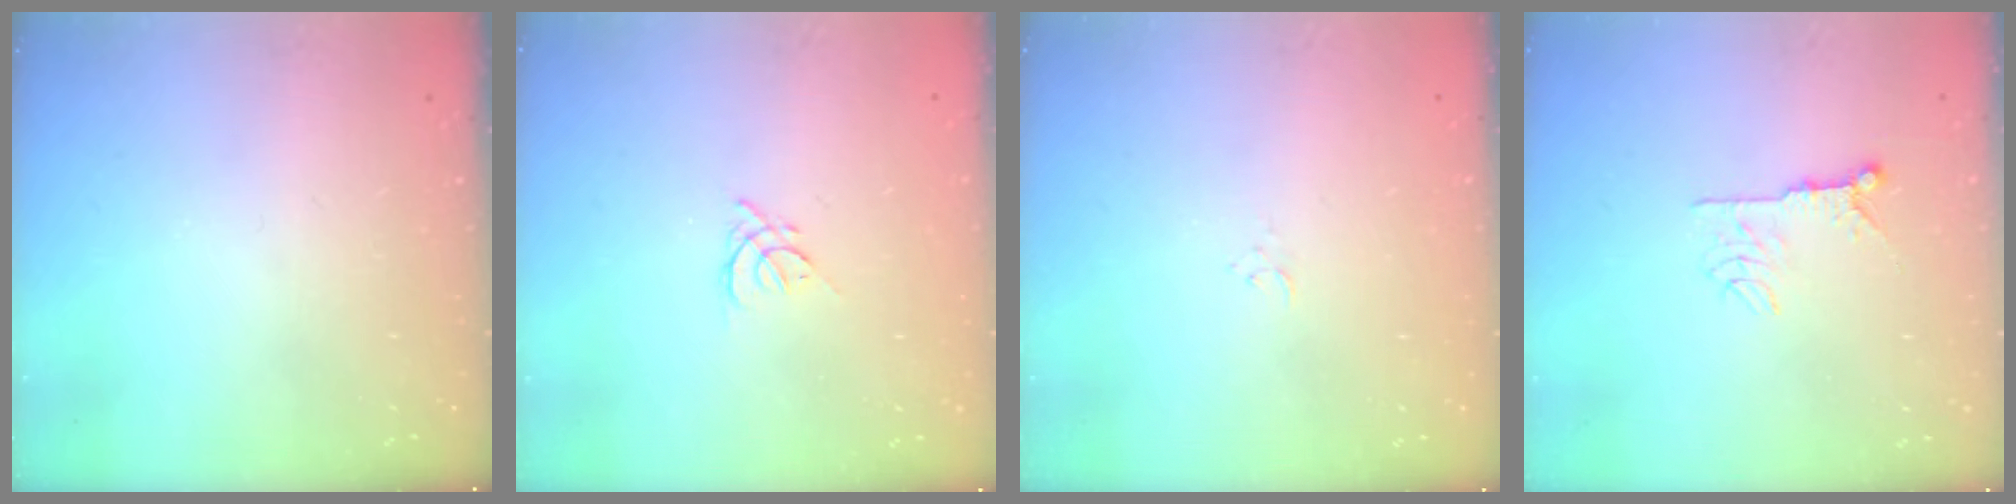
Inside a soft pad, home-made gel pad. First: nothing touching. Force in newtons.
{"total": 2.6, "press": 2.5, "slide": 0.6}
{"total": 1.5, "press": 1.5, "slide": 0.2}
{"total": 8.2, "press": 8.1, "slide": 0.5}